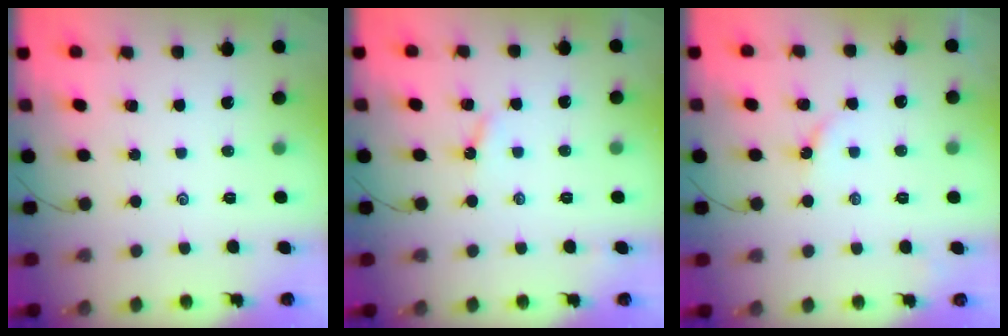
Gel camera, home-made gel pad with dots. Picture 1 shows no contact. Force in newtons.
{"total": 3.9, "press": 3.9, "slide": 0.3}
{"total": 2.4, "press": 2.4, "slide": 0.3}